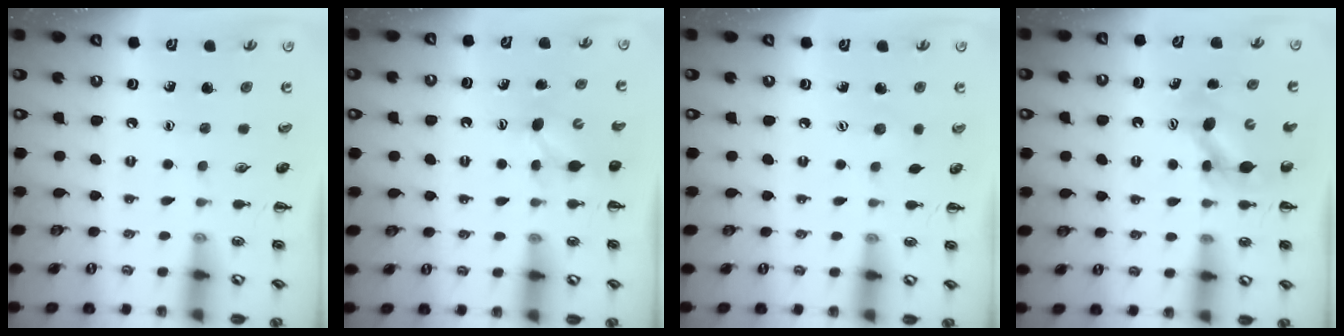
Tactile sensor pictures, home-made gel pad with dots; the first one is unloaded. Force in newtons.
{"total": 3.9, "press": 3.8, "slide": 1.1}
{"total": 3.9, "press": 3.8, "slide": 0.9}
{"total": 6.4, "press": 6.3, "slide": 1.0}